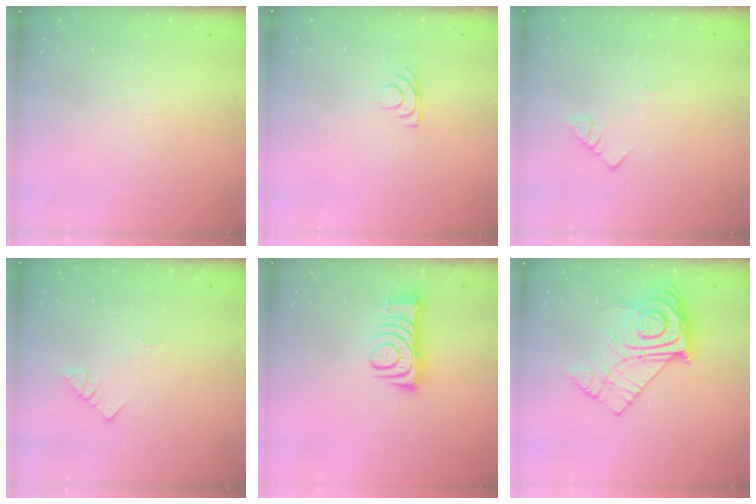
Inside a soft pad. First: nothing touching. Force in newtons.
{"total": 5.3, "press": 5.3, "slide": 0.6}
{"total": 2.8, "press": 2.8, "slide": 0.4}
{"total": 2.0, "press": 2.0, "slide": 0.4}
{"total": 9.2, "press": 9.2, "slide": 0.3}
{"total": 14.6, "press": 14.5, "slide": 1.4}